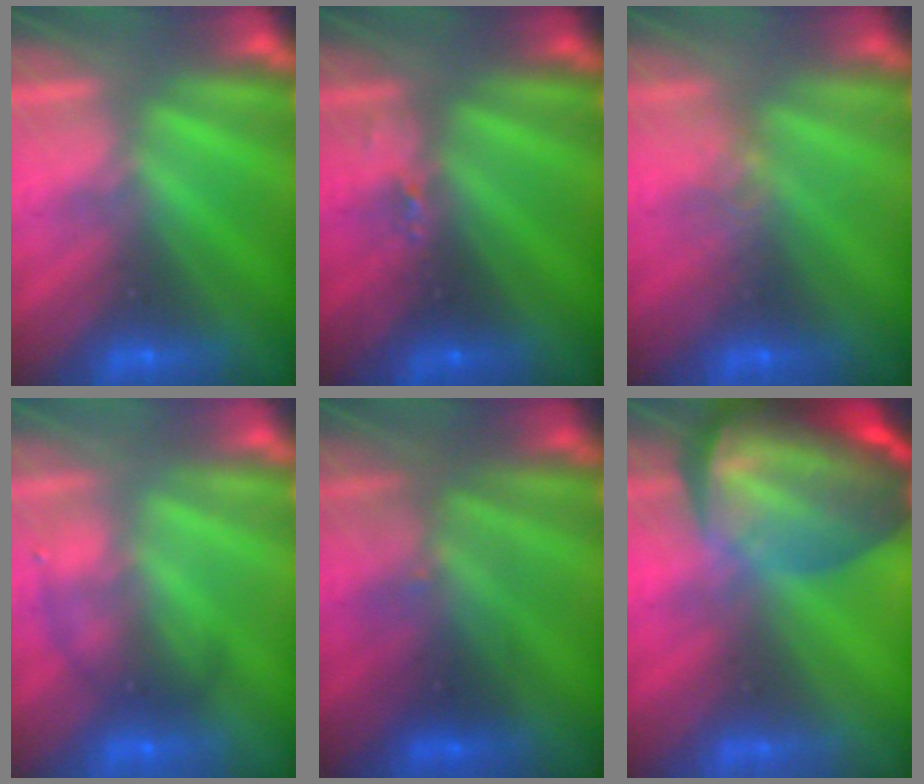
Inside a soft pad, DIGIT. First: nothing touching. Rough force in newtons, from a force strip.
{"total": 2.4}
{"total": 3.9}
{"total": 1.2}
{"total": 2.4}
{"total": 7.2}